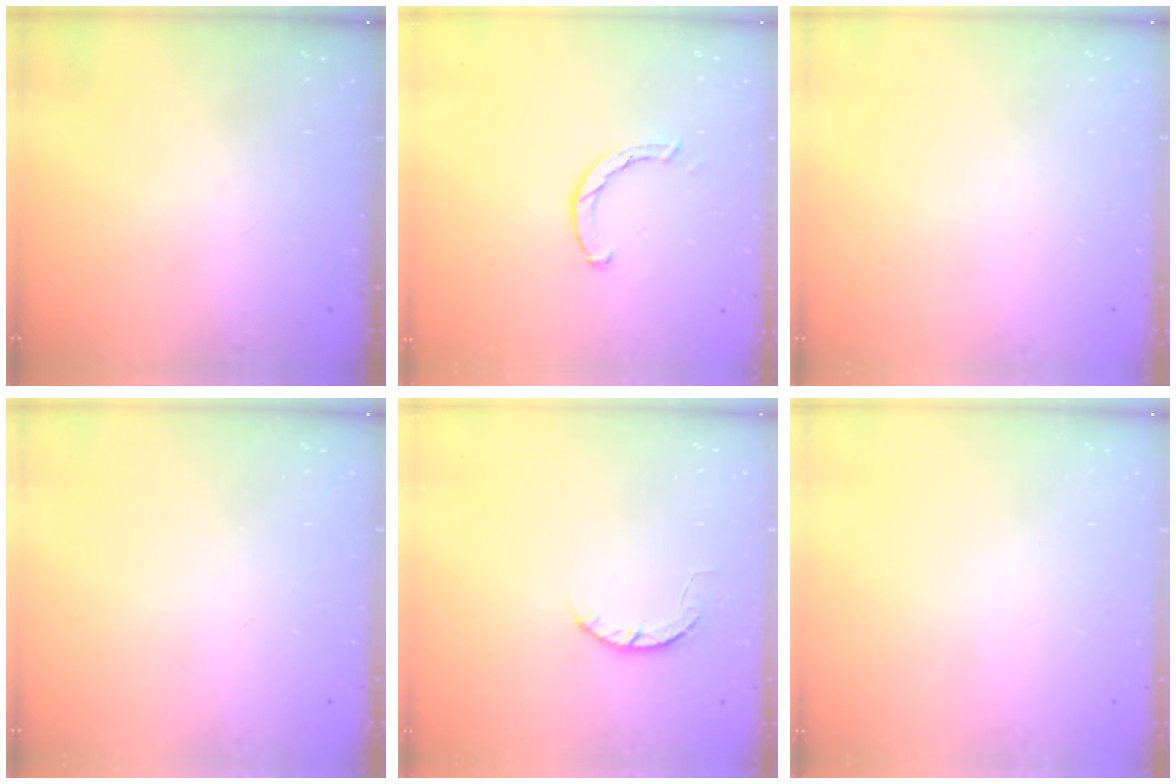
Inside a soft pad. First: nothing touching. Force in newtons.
{"total": 1.6, "press": 1.6, "slide": 0.2}
{"total": 0.0}
{"total": 0.0}
{"total": 4.5, "press": 4.5, "slide": 0.7}
{"total": 2.6, "press": 2.6, "slide": 0.2}